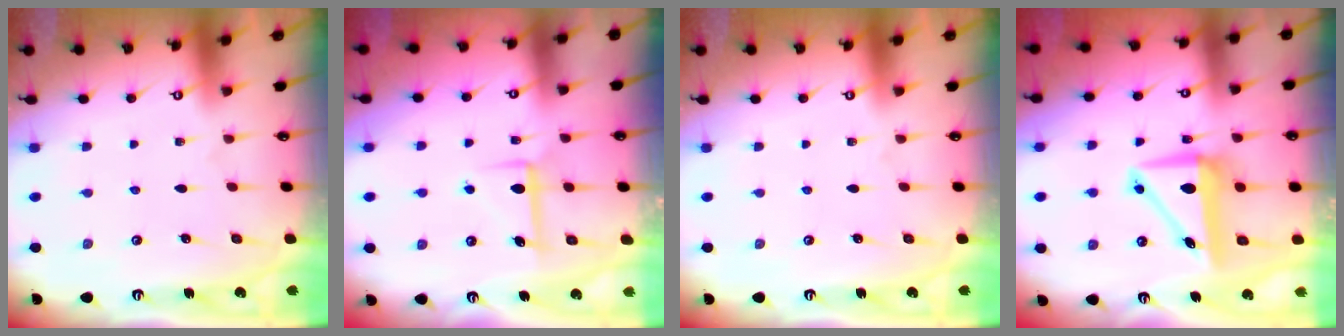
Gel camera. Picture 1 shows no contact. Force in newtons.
{"total": 6.0, "press": 6.0, "slide": 0.2}
{"total": 0.0}
{"total": 8.4, "press": 8.3, "slide": 1.4}